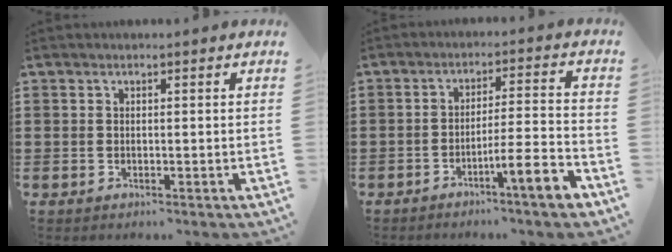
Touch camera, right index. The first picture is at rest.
{"total": 7.0, "force": [-4.4, 0.1, 5.5], "torque": [-0.088, -0.005, -0.079]}